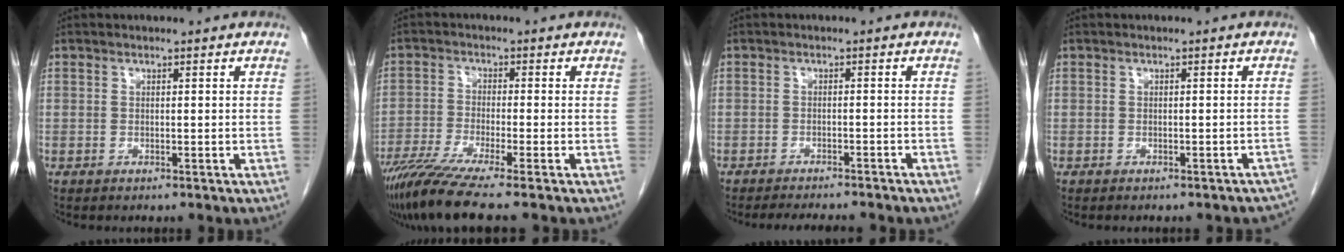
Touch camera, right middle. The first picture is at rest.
{"total": 8.9, "force": [-7.0, -1.2, 5.5], "torque": [-0.093, -0.030, -0.122]}
{"total": 9.3, "force": [-8.2, 1.3, 4.1], "torque": [-0.048, -0.009, -0.104]}
{"total": 8.2, "force": [-7.6, 2.0, 2.6], "torque": [-0.020, 0.002, -0.073]}